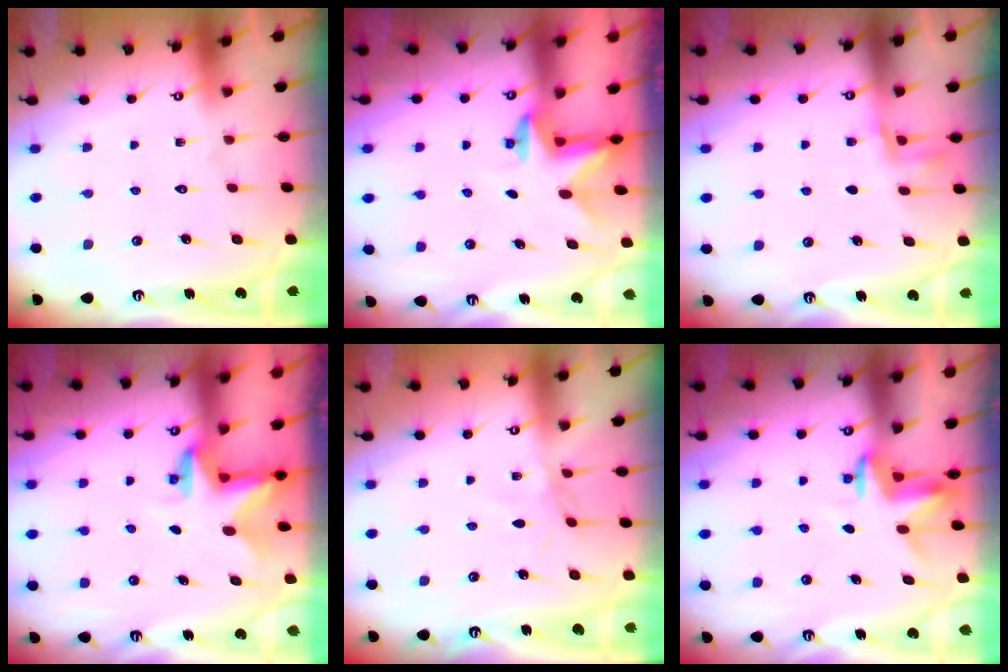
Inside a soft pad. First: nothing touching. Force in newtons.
{"total": 2.5, "press": 2.4, "slide": 0.5}
{"total": 2.9, "press": 2.8, "slide": 1.0}
{"total": 2.9, "press": 2.9, "slide": 0.2}
{"total": 2.1, "press": 2.1, "slide": 0.5}
{"total": 3.5, "press": 3.5, "slide": 0.3}